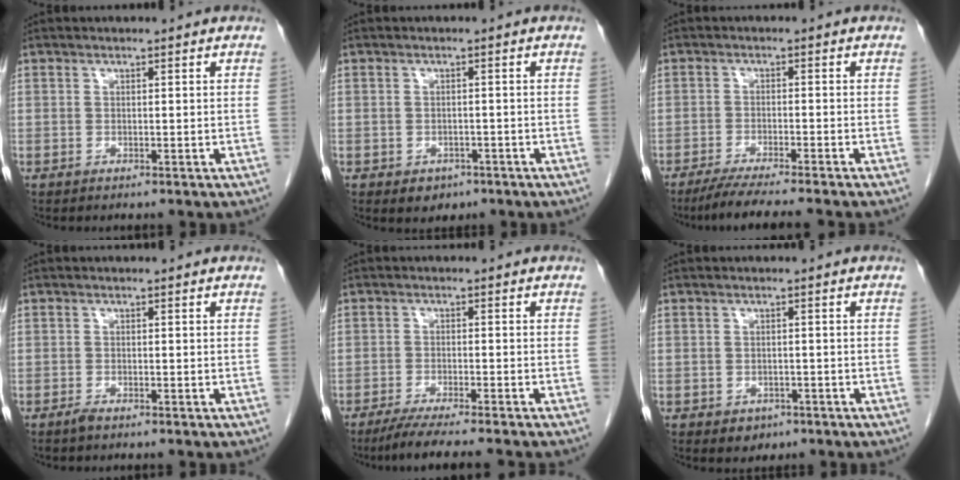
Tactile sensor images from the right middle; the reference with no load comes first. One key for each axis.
{"total": 2.8, "fx": -1.6, "fy": 2.1, "fz": 1.0, "tx": -0.011, "ty": 0.004, "tz": -0.011}
{"total": 8.1, "fx": -6.8, "fy": -1.0, "fz": 4.1, "tx": -0.054, "ty": -0.026, "tz": -0.110}
{"total": 0.9, "fx": -0.8, "fy": 0.1, "fz": 0.5, "tx": -0.015, "ty": -0.002, "tz": -0.014}
{"total": 8.5, "fx": -7.2, "fy": -0.7, "fz": 4.4, "tx": -0.056, "ty": -0.026, "tz": -0.113}
{"total": 2.4, "fx": -1.3, "fy": 1.8, "fz": 0.8, "tx": -0.008, "ty": 0.004, "tz": -0.008}